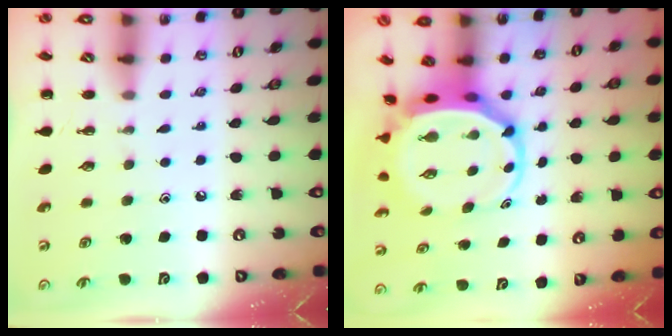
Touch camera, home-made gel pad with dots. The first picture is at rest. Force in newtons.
{"total": 6.4, "press": 6.2, "slide": 1.6}